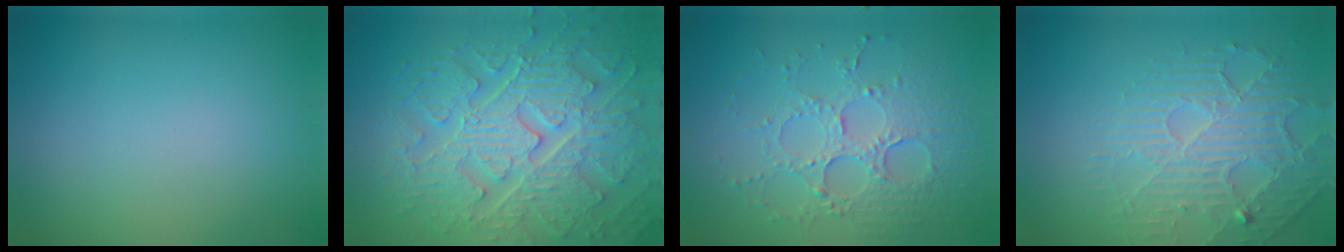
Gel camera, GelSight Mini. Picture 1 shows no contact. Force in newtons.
{"total": 8.8, "press": 6.5, "slide": 6.0}
{"total": 4.0, "press": 3.7, "slide": 1.4}
{"total": 4.2, "press": 3.9, "slide": 1.6}